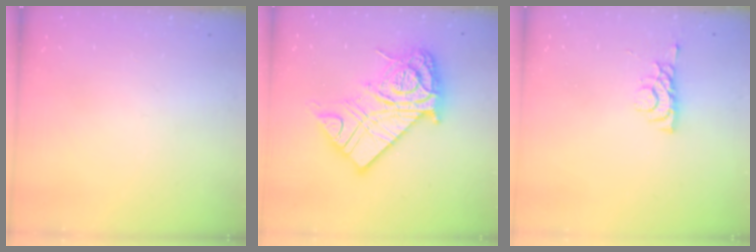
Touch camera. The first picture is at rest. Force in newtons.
{"total": 24.7, "press": 24.7, "slide": 1.9}
{"total": 3.7, "press": 3.7, "slide": 0.6}